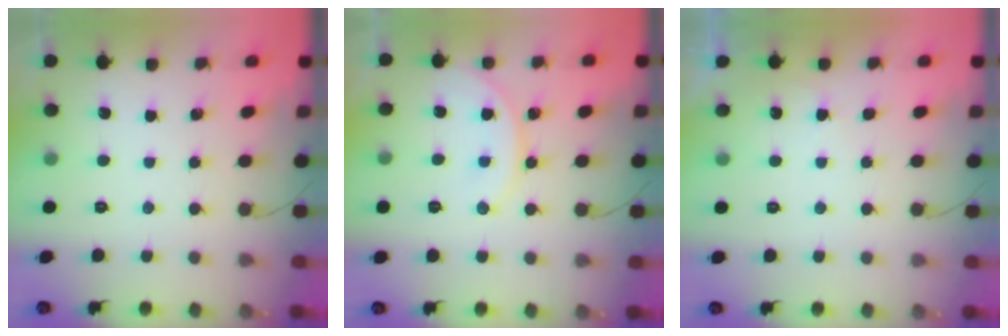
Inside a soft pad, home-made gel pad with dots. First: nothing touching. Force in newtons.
{"total": 9.4, "press": 9.4, "slide": 0.2}
{"total": 3.0, "press": 3.0, "slide": 0.0}